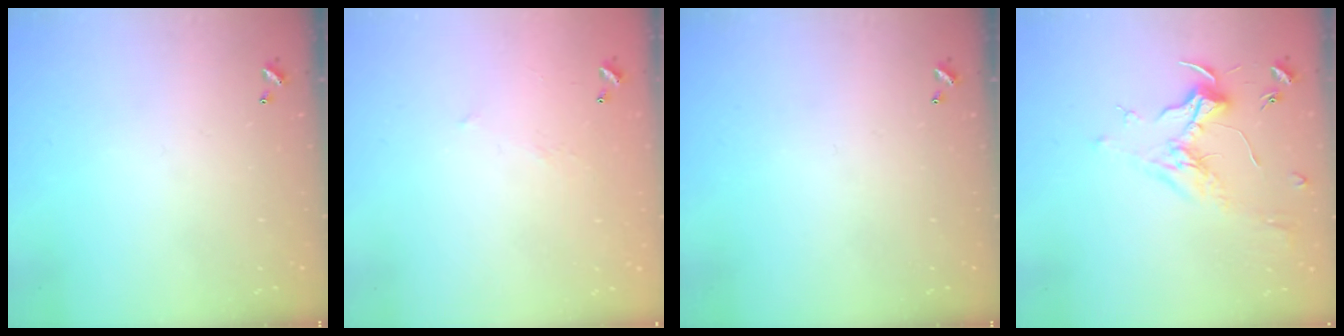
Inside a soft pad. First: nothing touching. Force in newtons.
{"total": 5.7, "press": 5.6, "slide": 0.9}
{"total": 0.0}
{"total": 1.7, "press": 1.5, "slide": 0.8}